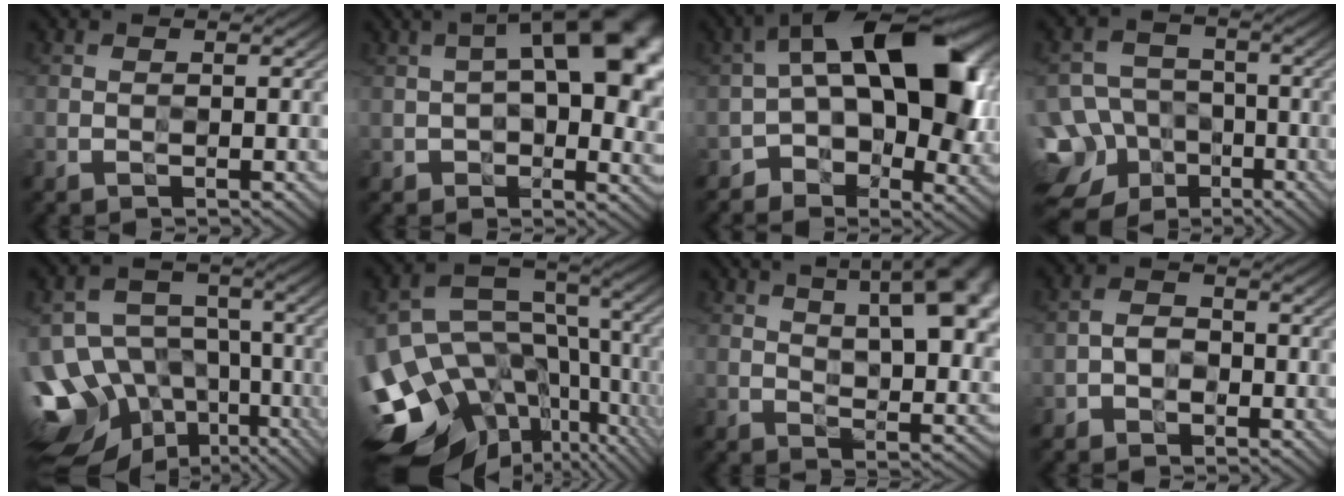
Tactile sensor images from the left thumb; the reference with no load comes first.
{"total": 14.1, "force": [2.2, 7.5, 11.7], "torque": [-0.120, 0.011, 0.029]}
{"total": 14.3, "force": [-0.6, 8.3, 11.6], "torque": [-0.145, 0.016, -0.015]}
{"total": 12.5, "force": [-6.7, 9.8, 3.8], "torque": [-0.110, -0.041, -0.107]}
{"total": 12.9, "force": [-6.2, 9.5, 6.2], "torque": [-0.145, -0.016, -0.093]}
{"total": 17.2, "force": [-6.2, 11.4, 11.4], "torque": [-0.219, -0.012, -0.064]}
{"total": 14.9, "force": [7.0, 6.4, 11.5], "torque": [-0.122, 0.034, 0.095]}
{"total": 1.7, "force": [-0.8, 1.3, 0.6], "torque": [-0.006, 0.008, -0.022]}